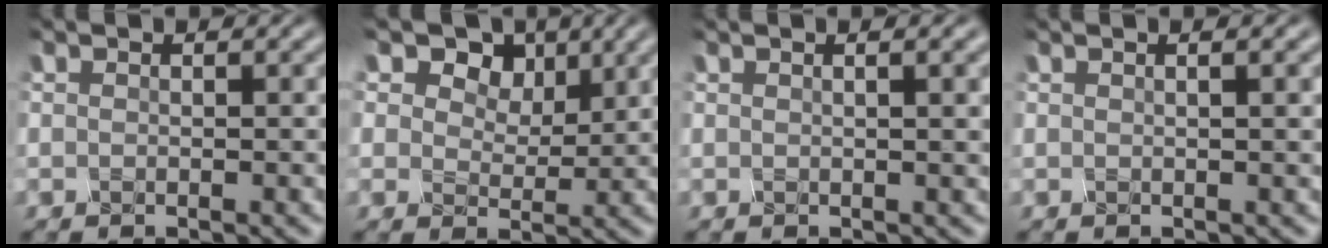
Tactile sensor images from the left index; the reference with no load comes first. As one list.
[{"total": 2.9, "force": [1.6, 2.2, 1.0], "torque": [-0.035, -0.014, 0.038]}, {"total": 6.0, "force": [2.6, 2.7, 4.7], "torque": [-0.028, 0.041, 0.017]}, {"total": 4.5, "force": [2.0, 2.0, 3.5], "torque": [-0.025, 0.035, 0.013]}]